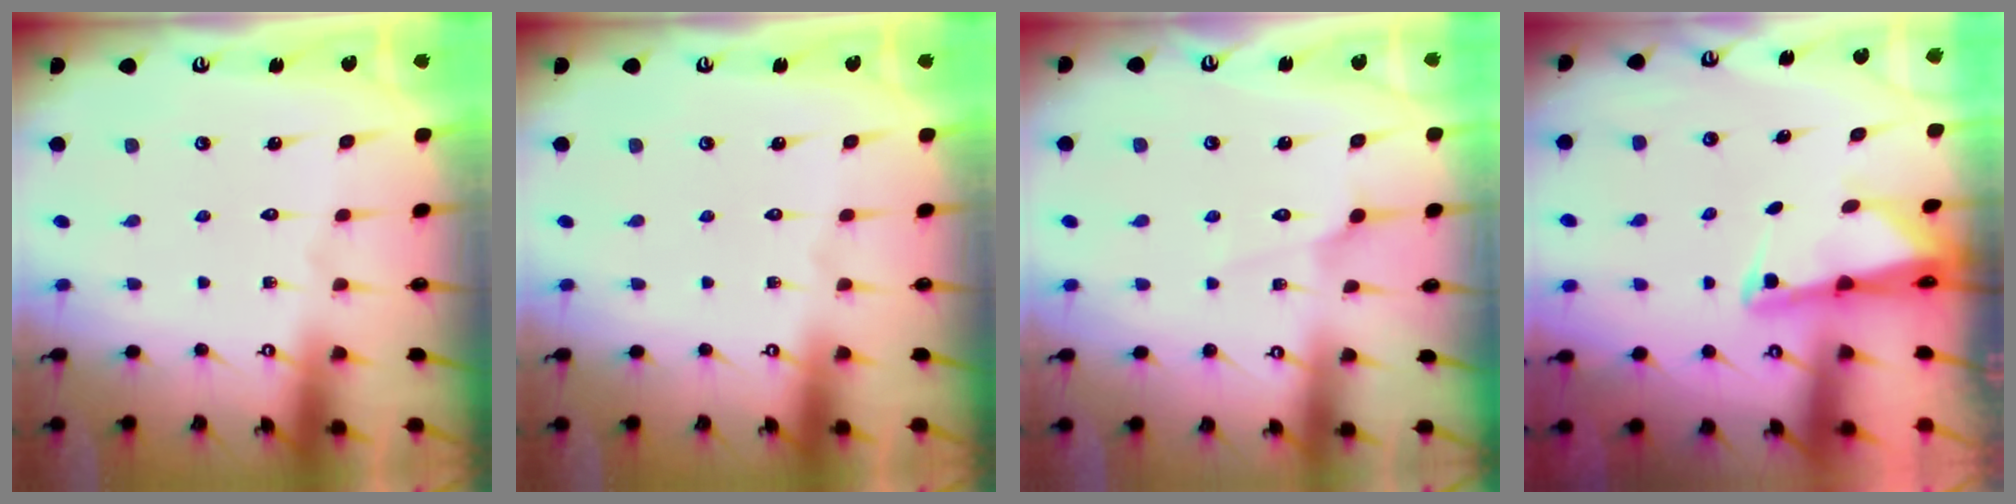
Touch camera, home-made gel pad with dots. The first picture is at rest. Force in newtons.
{"total": 0.0}
{"total": 2.8, "press": 2.7, "slide": 0.6}
{"total": 3.1, "press": 3.0, "slide": 0.5}